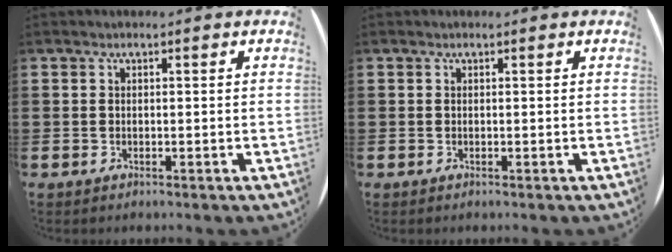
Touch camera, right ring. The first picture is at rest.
{"total": 0.0}